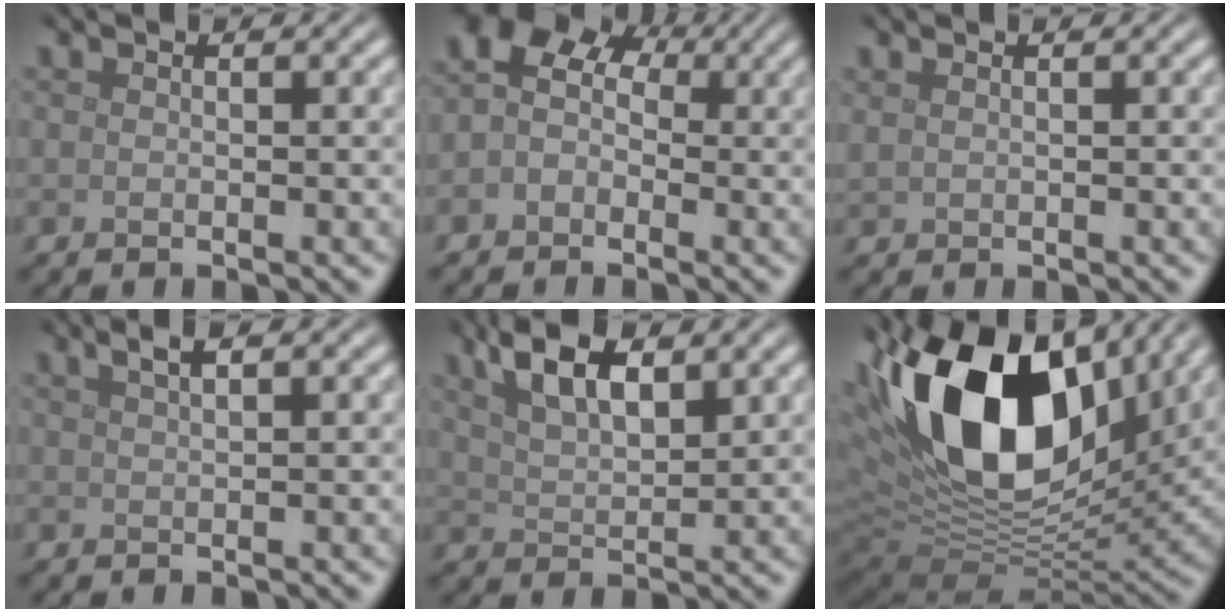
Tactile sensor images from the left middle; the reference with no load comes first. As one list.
[{"total": 5.5, "force": [0.3, 4.4, 3.3], "torque": [-0.044, 0.020, -0.010]}, {"total": 0.6, "force": [0.5, 0.2, 0.2], "torque": [-0.008, 0.001, 0.010]}, {"total": 2.0, "force": [1.2, 0.5, 1.5], "torque": [-0.023, 0.006, 0.021]}, {"total": 5.6, "force": [3.1, 2.3, 4.1], "torque": [-0.081, 0.009, 0.055]}, {"total": 19.3, "force": [6.9, 11.0, 14.3], "torque": [-0.274, 0.022, 0.112]}]